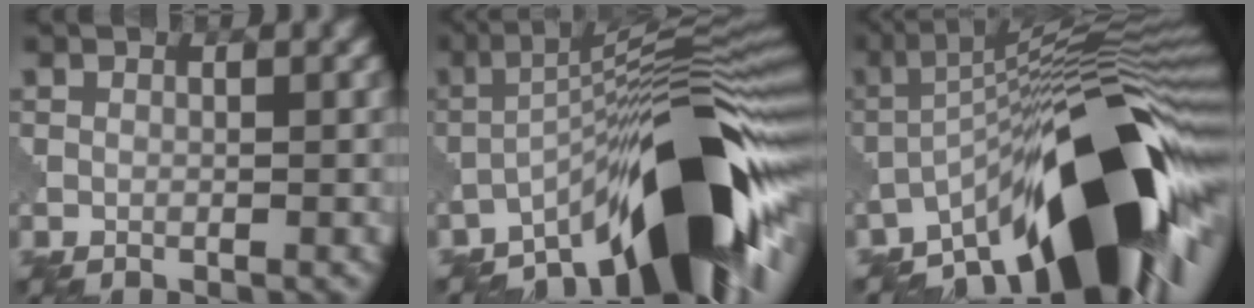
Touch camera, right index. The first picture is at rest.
{"total": 14.0, "force": [-7.8, 3.1, 11.3], "torque": [-0.159, 0.015, -0.131]}
{"total": 15.9, "force": [-7.7, 4.1, 13.3], "torque": [-0.183, 0.026, -0.136]}